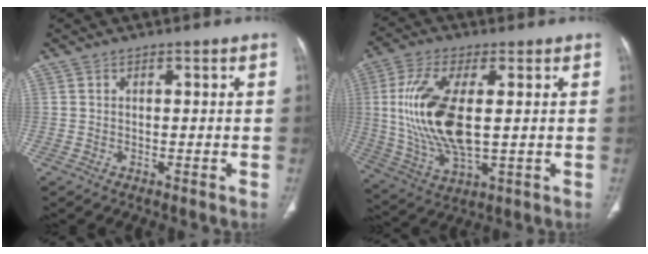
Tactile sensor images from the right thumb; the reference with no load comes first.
{"total": 16.6, "force": [1.5, 7.2, 14.8], "torque": [-0.315, -0.011, 0.036]}